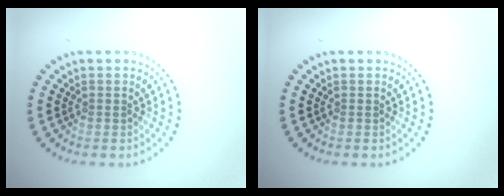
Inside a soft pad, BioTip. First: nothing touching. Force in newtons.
{"total": 0.0}